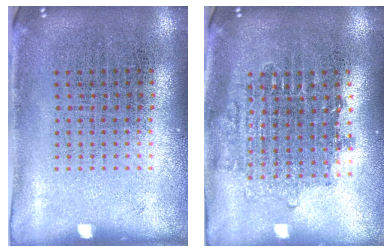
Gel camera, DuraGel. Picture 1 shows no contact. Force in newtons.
{"total": 1.6, "press": 1.3, "slide": 0.9}